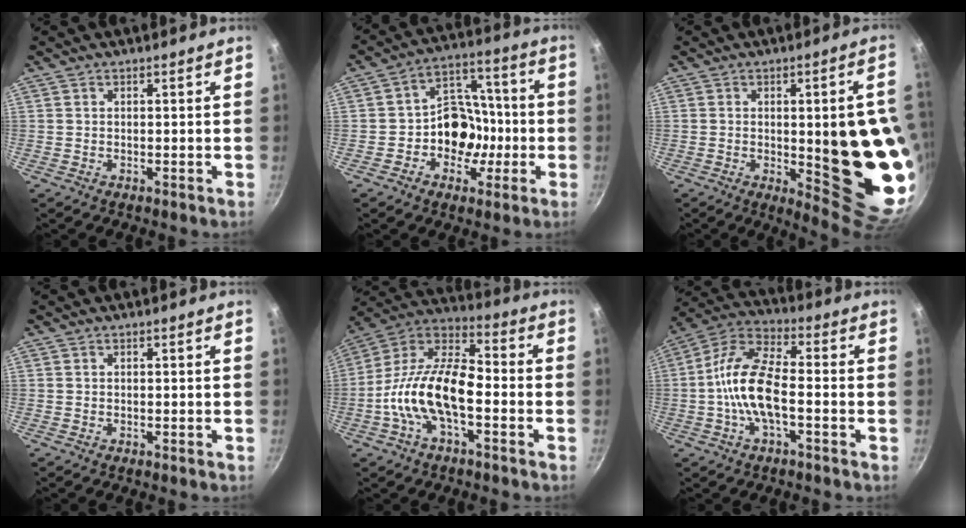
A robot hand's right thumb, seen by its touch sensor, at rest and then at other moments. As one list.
[{"total": 11.7, "force": [-2.7, 9.4, 6.4], "torque": [-0.039, 0.044, -0.052]}, {"total": 20.7, "force": [-1.2, 6.0, 19.8], "torque": [-0.213, -0.012, -0.003]}, {"total": 0.0}, {"total": 16.5, "force": [-4.3, 7.9, 13.9], "torque": [-0.245, 0.049, -0.099]}, {"total": 12.5, "force": [-2.2, 5.1, 11.2], "torque": [-0.214, 0.036, -0.061]}]